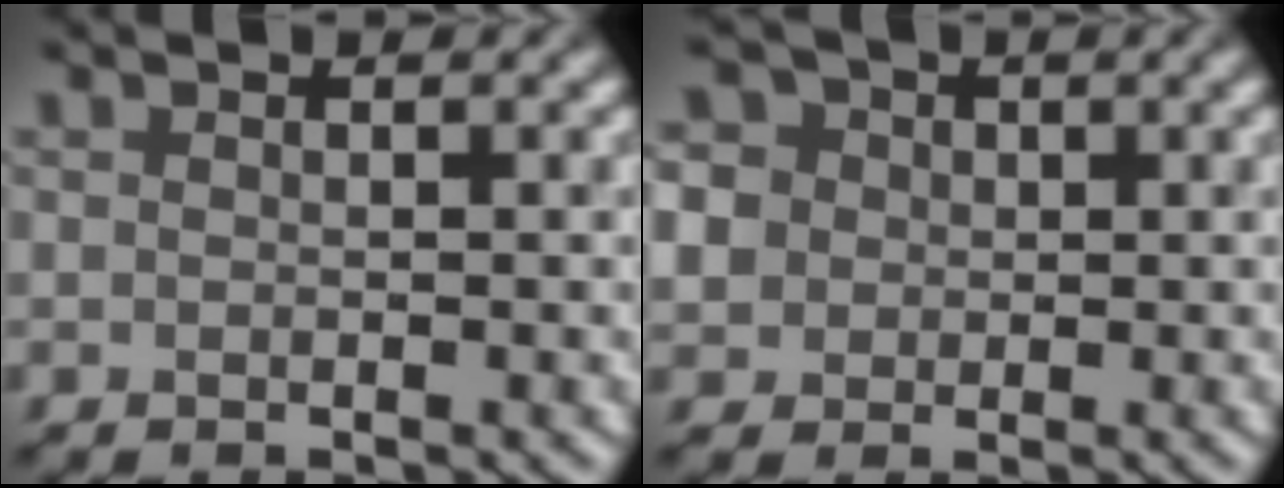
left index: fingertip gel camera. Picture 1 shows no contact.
{"total": 6.7, "force": [1.2, 6.1, 2.3], "torque": [-0.056, 0.035, -0.005]}